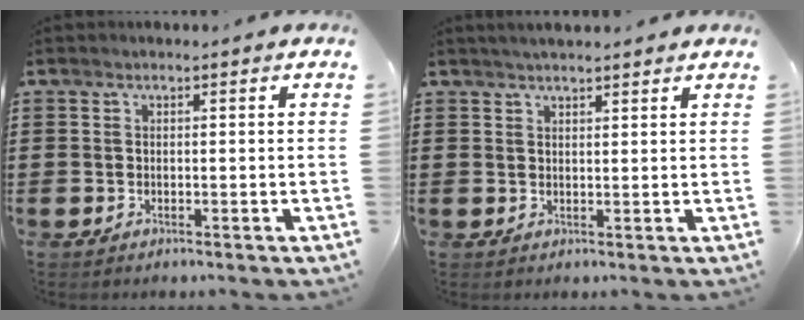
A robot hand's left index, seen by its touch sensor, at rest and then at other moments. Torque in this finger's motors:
{"motor_torque": [0.08, -0.25, -0.16, -0.19]}